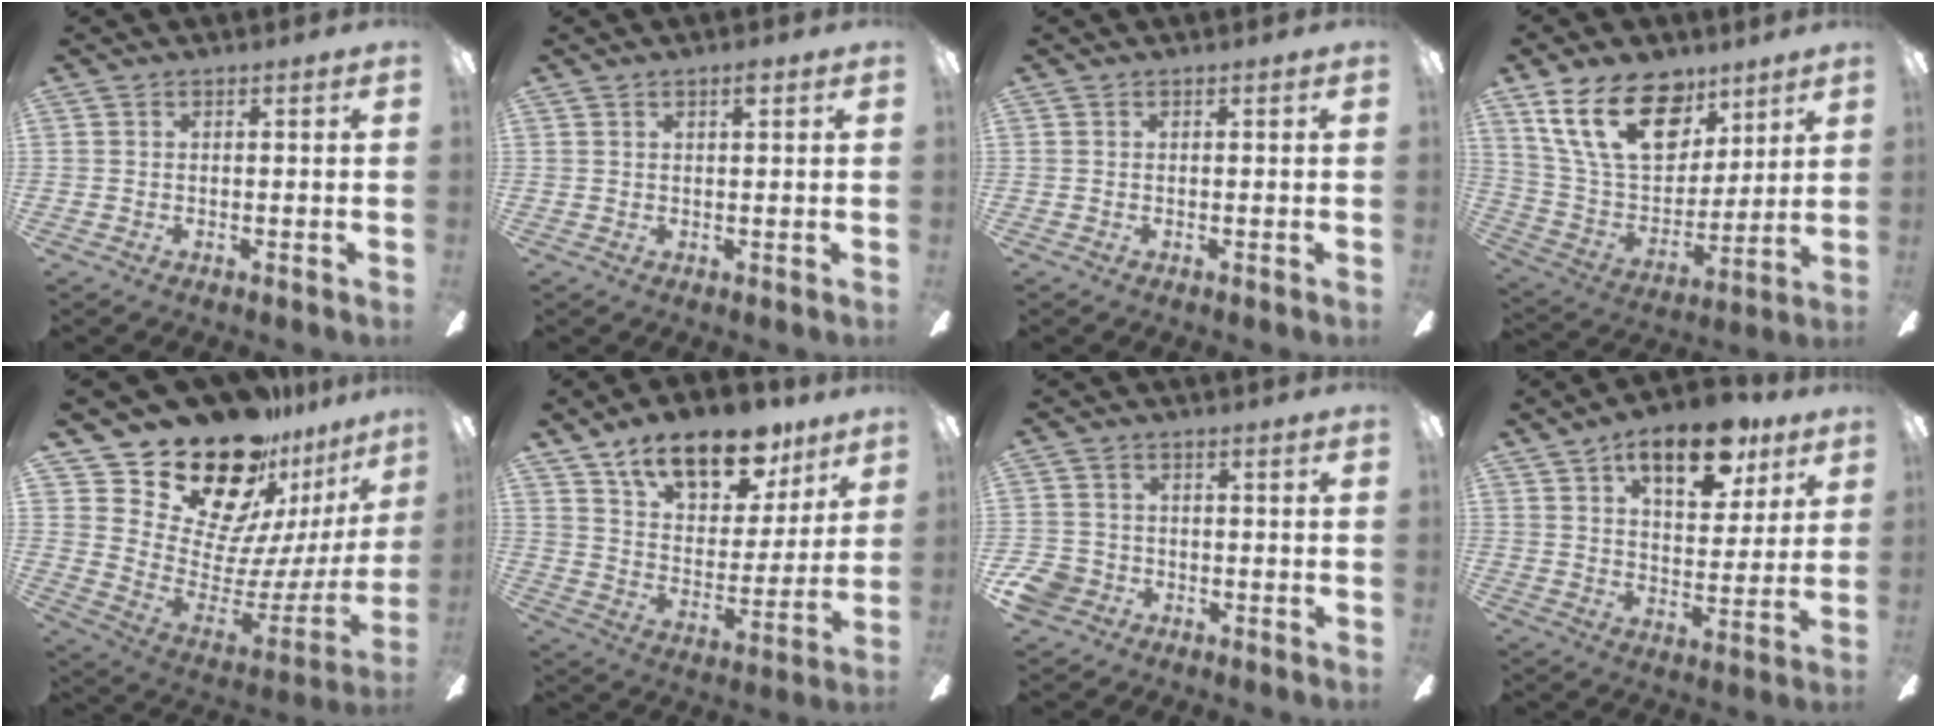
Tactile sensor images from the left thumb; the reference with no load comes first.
{"total": 2.0, "force": [1.3, 0.6, 1.4], "torque": [-0.022, -0.001, 0.020]}
{"total": 0.0}
{"total": 22.6, "force": [12.1, 13.5, 13.6], "torque": [-0.245, -0.050, 0.219]}
{"total": 24.1, "force": [18.4, 11.7, 10.2], "torque": [-0.174, -0.145, 0.345]}
{"total": 17.4, "force": [12.4, 8.3, 9.0], "torque": [-0.138, -0.071, 0.217]}
{"total": 6.2, "force": [-2.9, 5.0, 2.2], "torque": [-0.066, 0.018, -0.058]}
{"total": 15.3, "force": [9.1, 7.3, 9.8], "torque": [-0.133, -0.031, 0.151]}